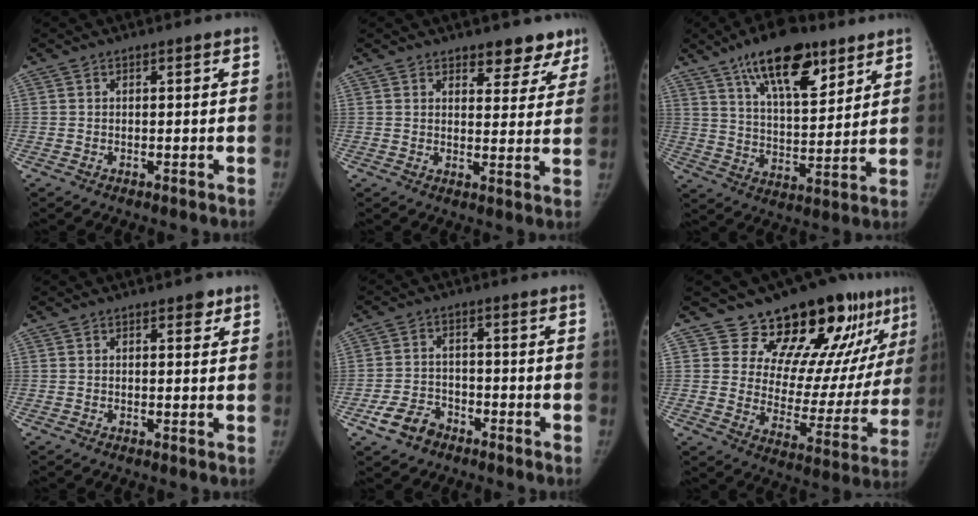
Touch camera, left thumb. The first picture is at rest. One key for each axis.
{"total": 6.8, "fx": 5.3, "fy": 3.5, "fz": 2.4, "tx": 0.015, "ty": -0.030, "tz": 0.063}
{"total": 17.1, "fx": 10.4, "fy": 7.0, "fz": 11.6, "tx": -0.151, "ty": -0.047, "tz": 0.174}
{"total": 1.8, "fx": 1.1, "fy": 1.0, "fz": 1.0, "tx": -0.001, "ty": -0.003, "tz": 0.012}
{"total": 6.4, "fx": -3.9, "fy": 4.3, "fz": 2.6, "tx": -0.042, "ty": 0.023, "tz": -0.068}
{"total": 19.9, "fx": 14.1, "fy": 9.2, "fz": 10.6, "tx": -0.079, "ty": -0.095, "tz": 0.193}